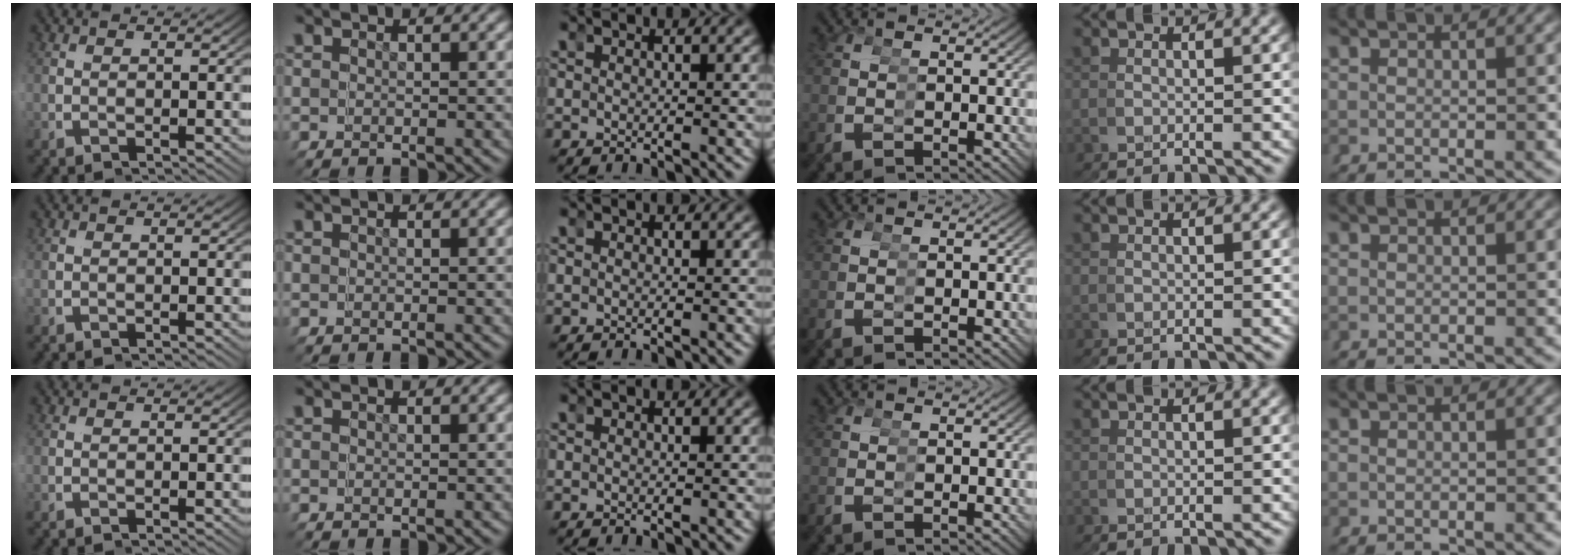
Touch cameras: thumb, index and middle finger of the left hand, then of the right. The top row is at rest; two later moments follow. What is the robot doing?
{"motion": "reach", "object": "bandage"}